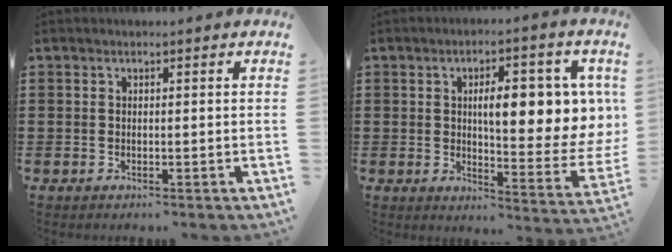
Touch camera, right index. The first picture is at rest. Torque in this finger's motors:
{"motor_torque": [2.14, 0.00, 1.05, 0.21]}